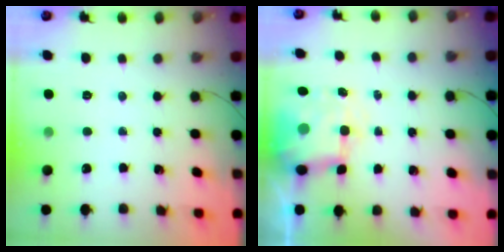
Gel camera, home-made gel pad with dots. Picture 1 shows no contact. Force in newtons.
{"total": 7.8, "press": 7.7, "slide": 1.3}